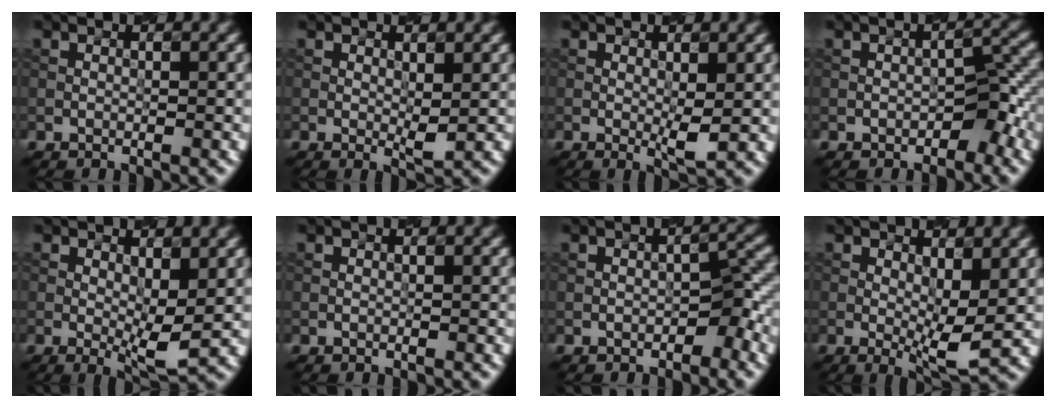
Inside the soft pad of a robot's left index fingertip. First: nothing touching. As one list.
[{"total": 1.2, "force": [0.4, 0.2, 1.2], "torque": [-0.025, -0.003, 0.010]}, {"total": 2.1, "force": [0.2, 0.2, 2.1], "torque": [-0.039, -0.006, 0.008]}, {"total": 2.0, "force": [-1.3, 1.0, 1.2], "torque": [-0.014, 0.014, -0.014]}, {"total": 3.9, "force": [0.3, 1.0, 3.7], "torque": [-0.066, -0.010, 0.011]}, {"total": 0.0}, {"total": 1.5, "force": [-1.0, 0.6, 1.0], "torque": [-0.011, 0.011, -0.011]}, {"total": 4.5, "force": [0.3, 1.1, 4.3], "torque": [-0.074, -0.012, 0.012]}]